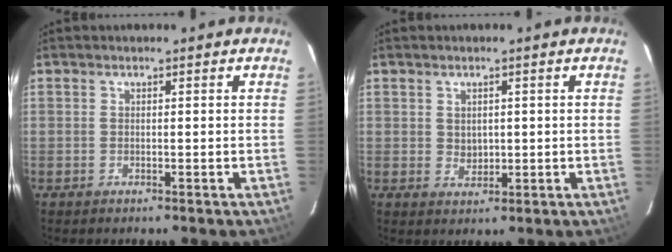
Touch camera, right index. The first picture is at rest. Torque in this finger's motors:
{"motor_torque": [0.02, 0.09, -0.01, 0.00]}